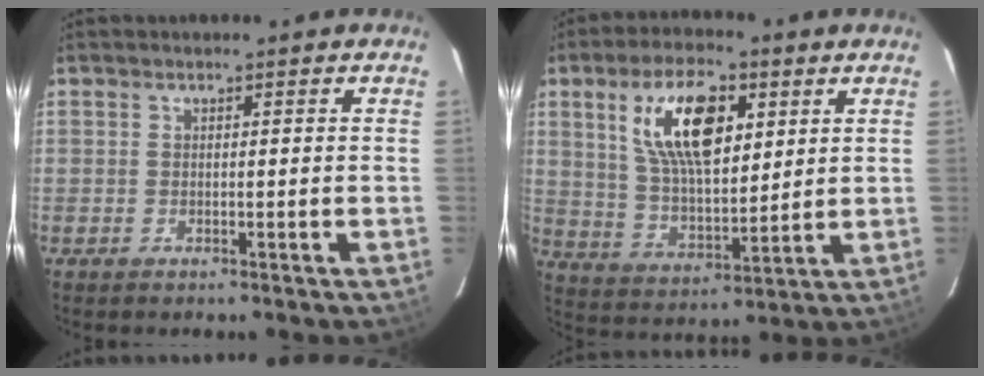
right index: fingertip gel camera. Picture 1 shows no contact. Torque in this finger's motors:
{"motor_torque": [1.23, 0.91, 0.65, 0.18]}